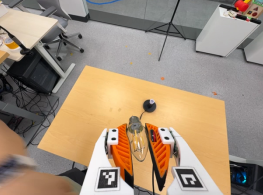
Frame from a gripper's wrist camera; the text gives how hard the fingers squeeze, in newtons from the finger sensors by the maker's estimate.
{"total": 21.5, "left": 23.5, "right": 19.6}